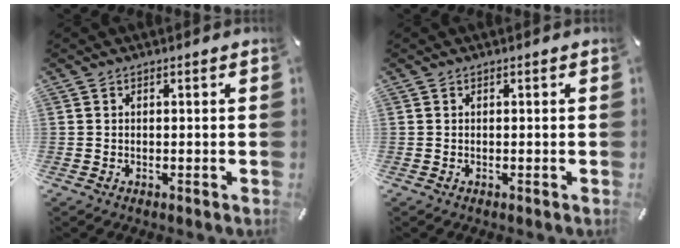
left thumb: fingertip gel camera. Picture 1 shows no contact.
{"total": 0.0}